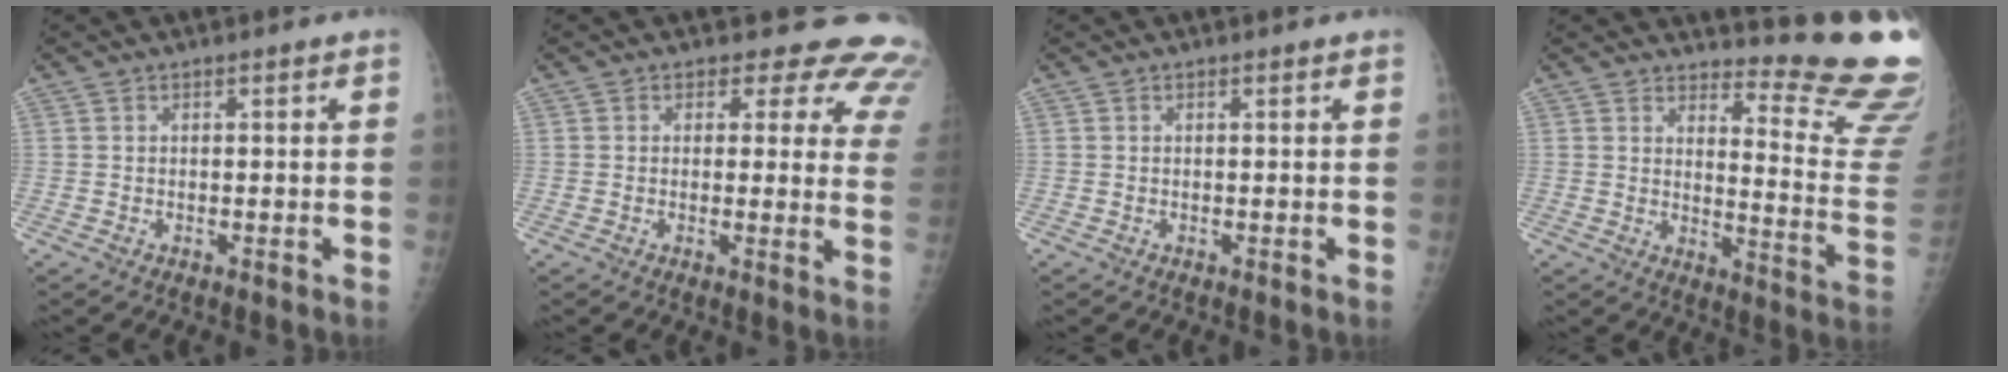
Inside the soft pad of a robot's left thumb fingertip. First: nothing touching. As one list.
[{"total": 12.5, "force": [9.9, 6.5, 4.0], "torque": [0.012, -0.044, 0.075]}, {"total": 0.0}, {"total": 16.2, "force": [15.4, 0.8, 4.8], "torque": [-0.037, -0.207, 0.176]}]